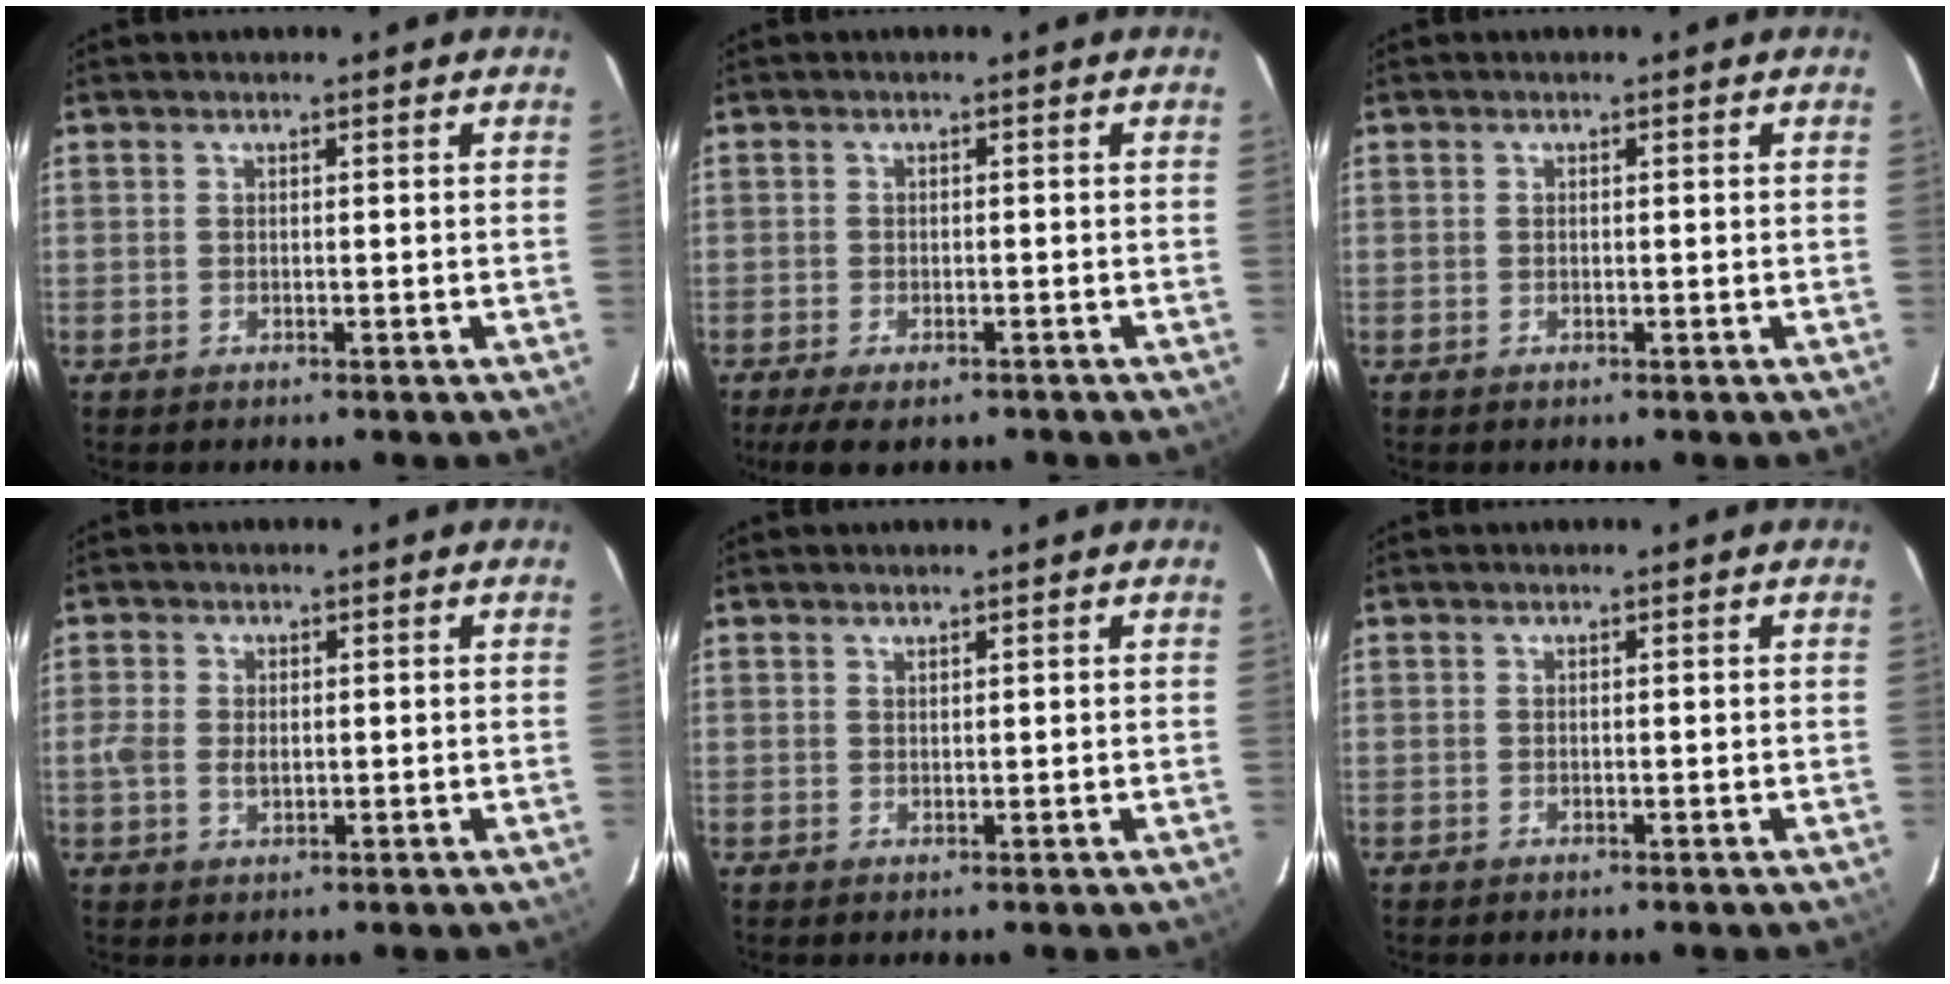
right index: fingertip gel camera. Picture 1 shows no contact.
{"total": 6.3, "force": [-4.7, 2.3, 3.6], "torque": [-0.083, -0.024, -0.074]}
{"total": 0.0}
{"total": 3.3, "force": [-0.3, 2.1, 2.6], "torque": [-0.053, 0.000, -0.007]}
{"total": 0.6, "force": [0.6, 0.1, 0.1], "torque": [-0.002, 0.002, 0.011]}
{"total": 0.0}